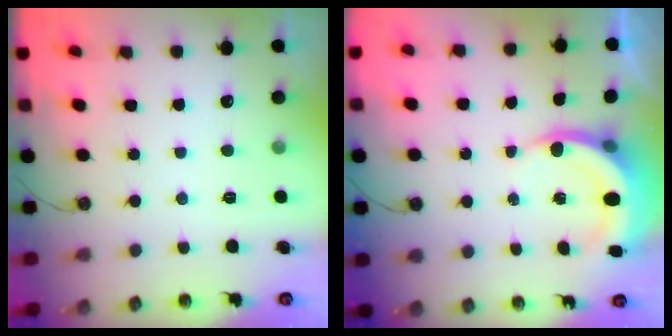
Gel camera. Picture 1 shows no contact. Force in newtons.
{"total": 6.3, "press": 6.1, "slide": 1.6}